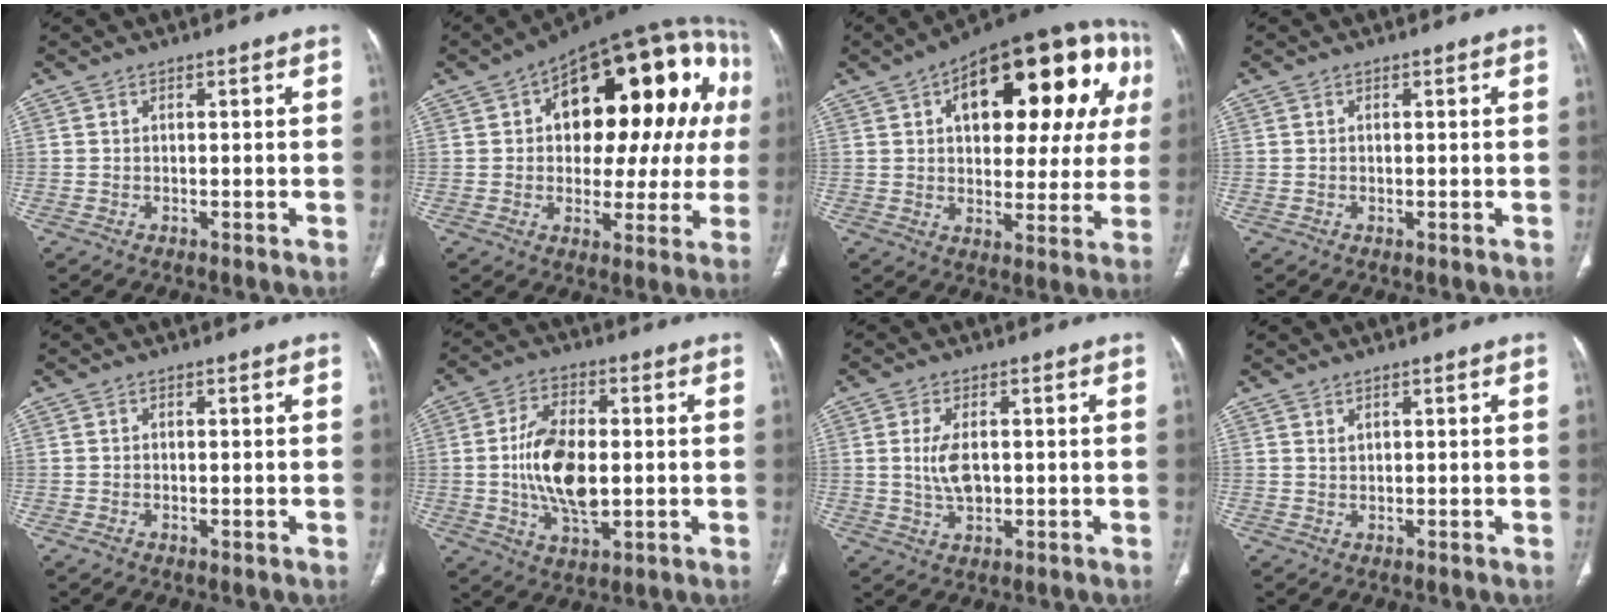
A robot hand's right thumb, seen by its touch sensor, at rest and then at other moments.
{"total": 29.4, "force": [6.4, 15.0, 24.5], "torque": [-0.298, 0.045, 0.090]}
{"total": 28.4, "force": [8.9, 13.5, 23.3], "torque": [-0.285, 0.033, 0.122]}
{"total": 0.0}
{"total": 1.1, "force": [-0.4, 0.6, 0.8], "torque": [-0.017, 0.001, -0.005]}
{"total": 13.3, "force": [-0.4, 6.9, 11.3], "torque": [-0.208, 0.000, -0.004]}
{"total": 5.5, "force": [0.4, 3.0, 4.6], "torque": [-0.094, -0.004, 0.011]}
{"total": 0.8, "force": [0.6, 0.3, 0.4], "torque": [-0.004, -0.004, 0.012]}